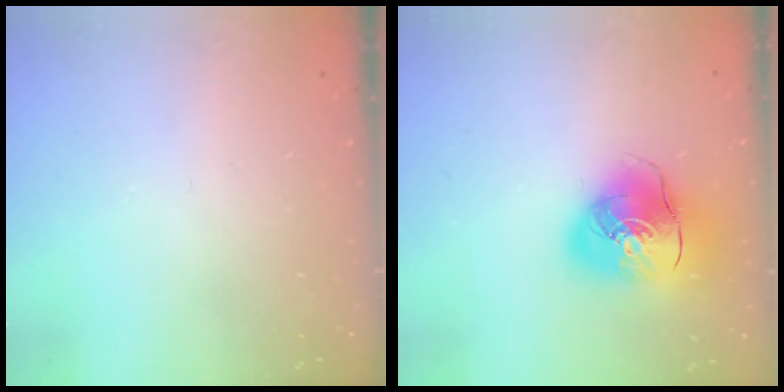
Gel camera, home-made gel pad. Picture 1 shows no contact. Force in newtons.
{"total": 14.9, "press": 14.7, "slide": 2.5}